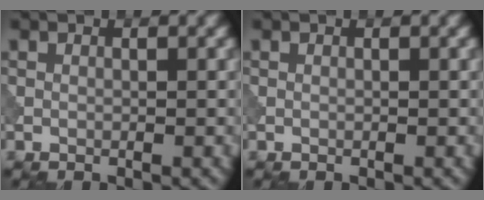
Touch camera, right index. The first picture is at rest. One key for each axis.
{"total": 0.0}